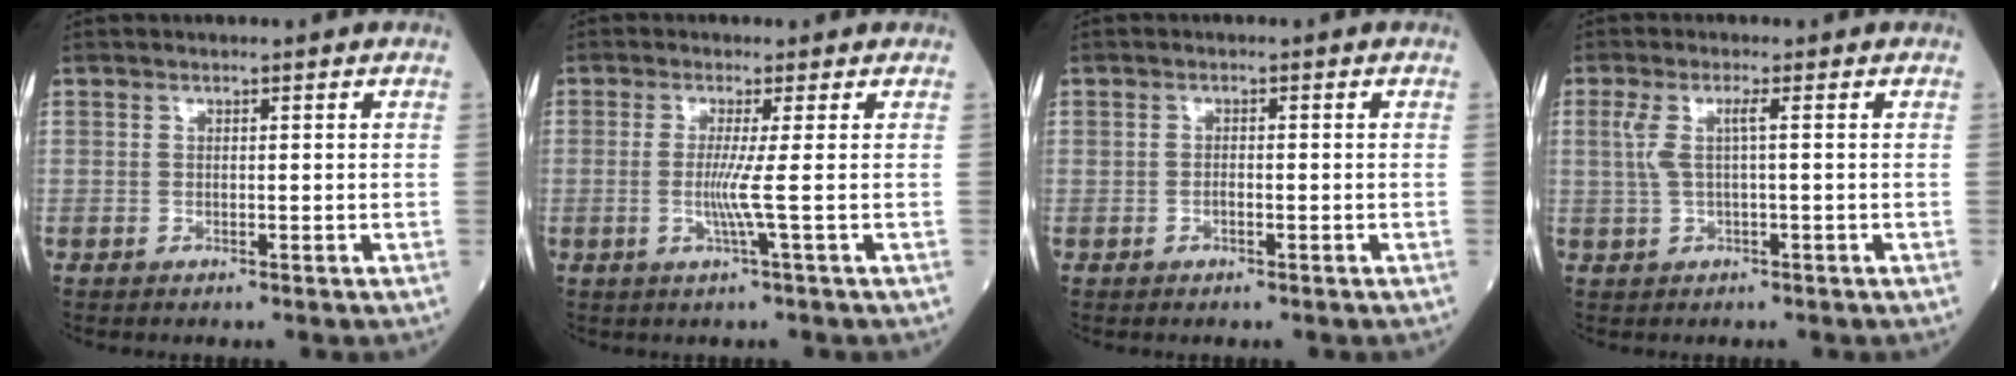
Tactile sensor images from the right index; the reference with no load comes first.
{"total": 3.5, "force": [-0.4, -1.4, 3.2], "torque": [-0.064, -0.007, -0.011]}
{"total": 0.8, "force": [-0.4, 0.2, 0.6], "torque": [-0.012, 0.001, -0.008]}
{"total": 3.2, "force": [0.6, 0.1, 3.1], "torque": [-0.075, 0.014, 0.015]}